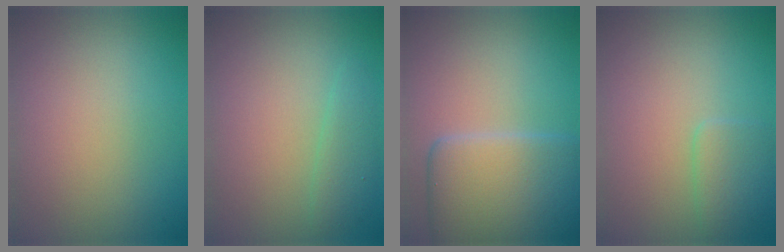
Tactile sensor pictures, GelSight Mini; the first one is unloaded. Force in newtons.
{"total": 1.7, "press": 1.7, "slide": 0.2}
{"total": 8.1, "press": 8.1, "slide": 0.2}
{"total": 2.0, "press": 2.0, "slide": 0.1}